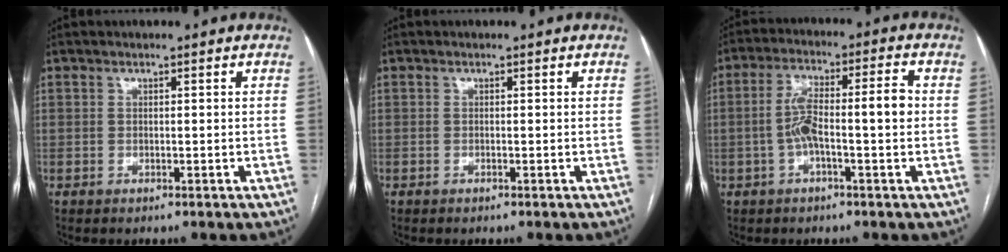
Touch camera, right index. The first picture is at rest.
{"total": 0.0}
{"total": 8.3, "force": [-0.7, 1.4, 8.1], "torque": [-0.148, 0.033, -0.011]}